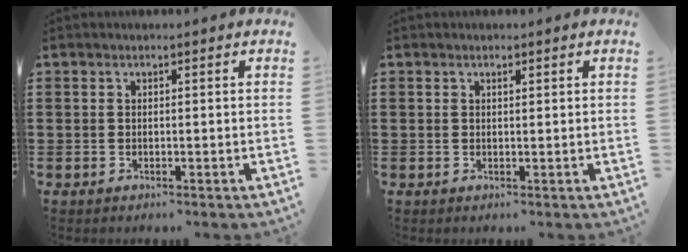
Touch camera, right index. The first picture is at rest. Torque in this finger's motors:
{"motor_torque": [-0.31, 0.05, 0.03, -0.01]}